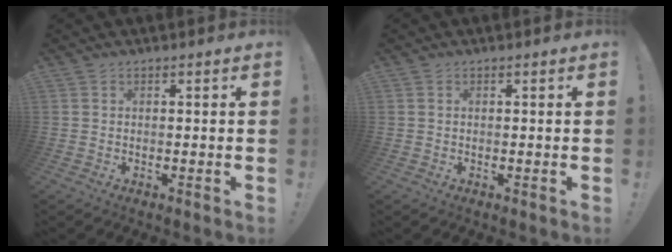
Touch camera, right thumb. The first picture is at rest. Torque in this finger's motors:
{"motor_torque": [0.09, -0.02, -0.10, 0.26, 0.11]}